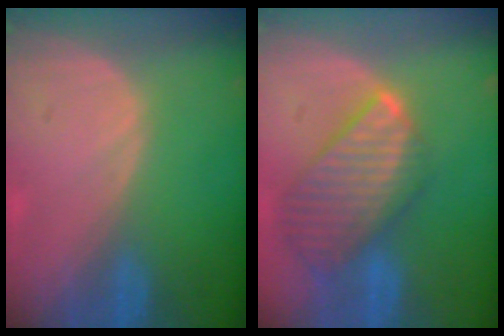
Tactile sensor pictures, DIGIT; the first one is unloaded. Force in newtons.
{"total": 9.8, "press": 8.4, "slide": 5.0}